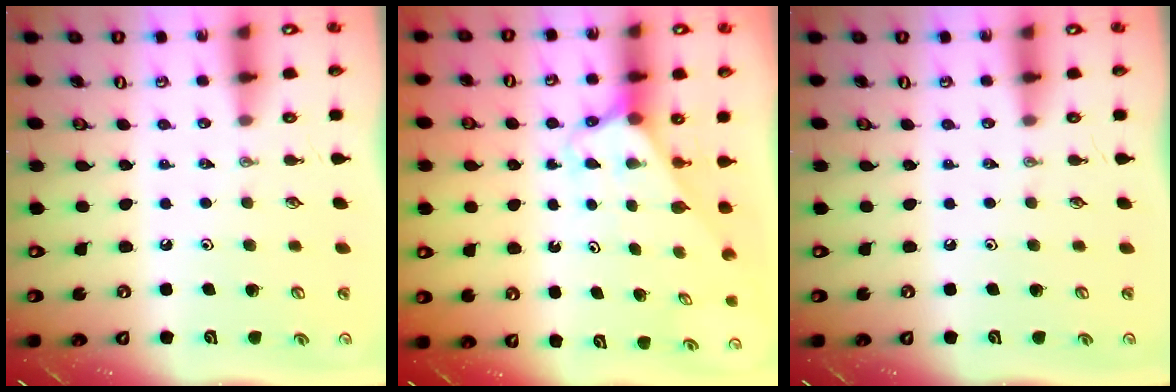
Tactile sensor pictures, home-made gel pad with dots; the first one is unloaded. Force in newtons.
{"total": 2.5, "press": 2.5, "slide": 0.2}
{"total": 0.0}